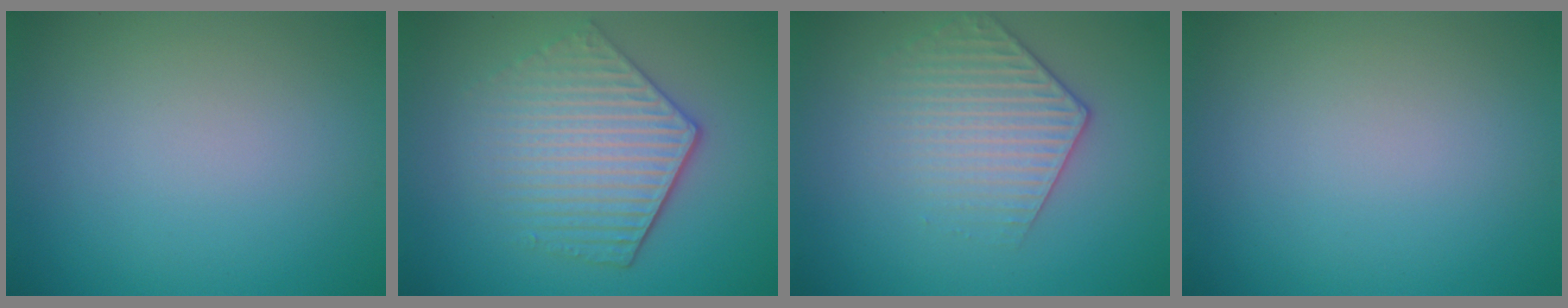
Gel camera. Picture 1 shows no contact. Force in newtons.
{"total": 5.3, "press": 4.1, "slide": 3.3}
{"total": 3.1, "press": 3.0, "slide": 0.9}
{"total": 0.0}